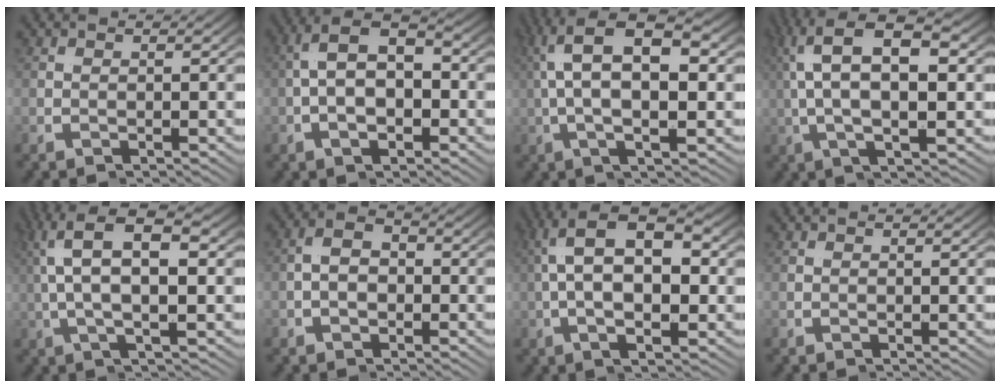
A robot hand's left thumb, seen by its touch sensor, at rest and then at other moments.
{"total": 7.7, "force": [0.3, 4.8, 6.0], "torque": [-0.099, 0.002, -0.005]}
{"total": 8.2, "force": [2.6, 1.5, 7.6], "torque": [-0.131, 0.028, 0.025]}
{"total": 7.5, "force": [3.6, 0.5, 6.6], "torque": [-0.110, 0.039, 0.038]}
{"total": 7.0, "force": [3.3, 0.4, 6.1], "torque": [-0.114, 0.029, 0.041]}
{"total": 3.9, "force": [-0.7, 3.0, 2.3], "torque": [-0.031, 0.001, -0.020]}
{"total": 7.6, "force": [1.2, 2.4, 7.1], "torque": [-0.113, 0.013, 0.010]}
{"total": 0.0}